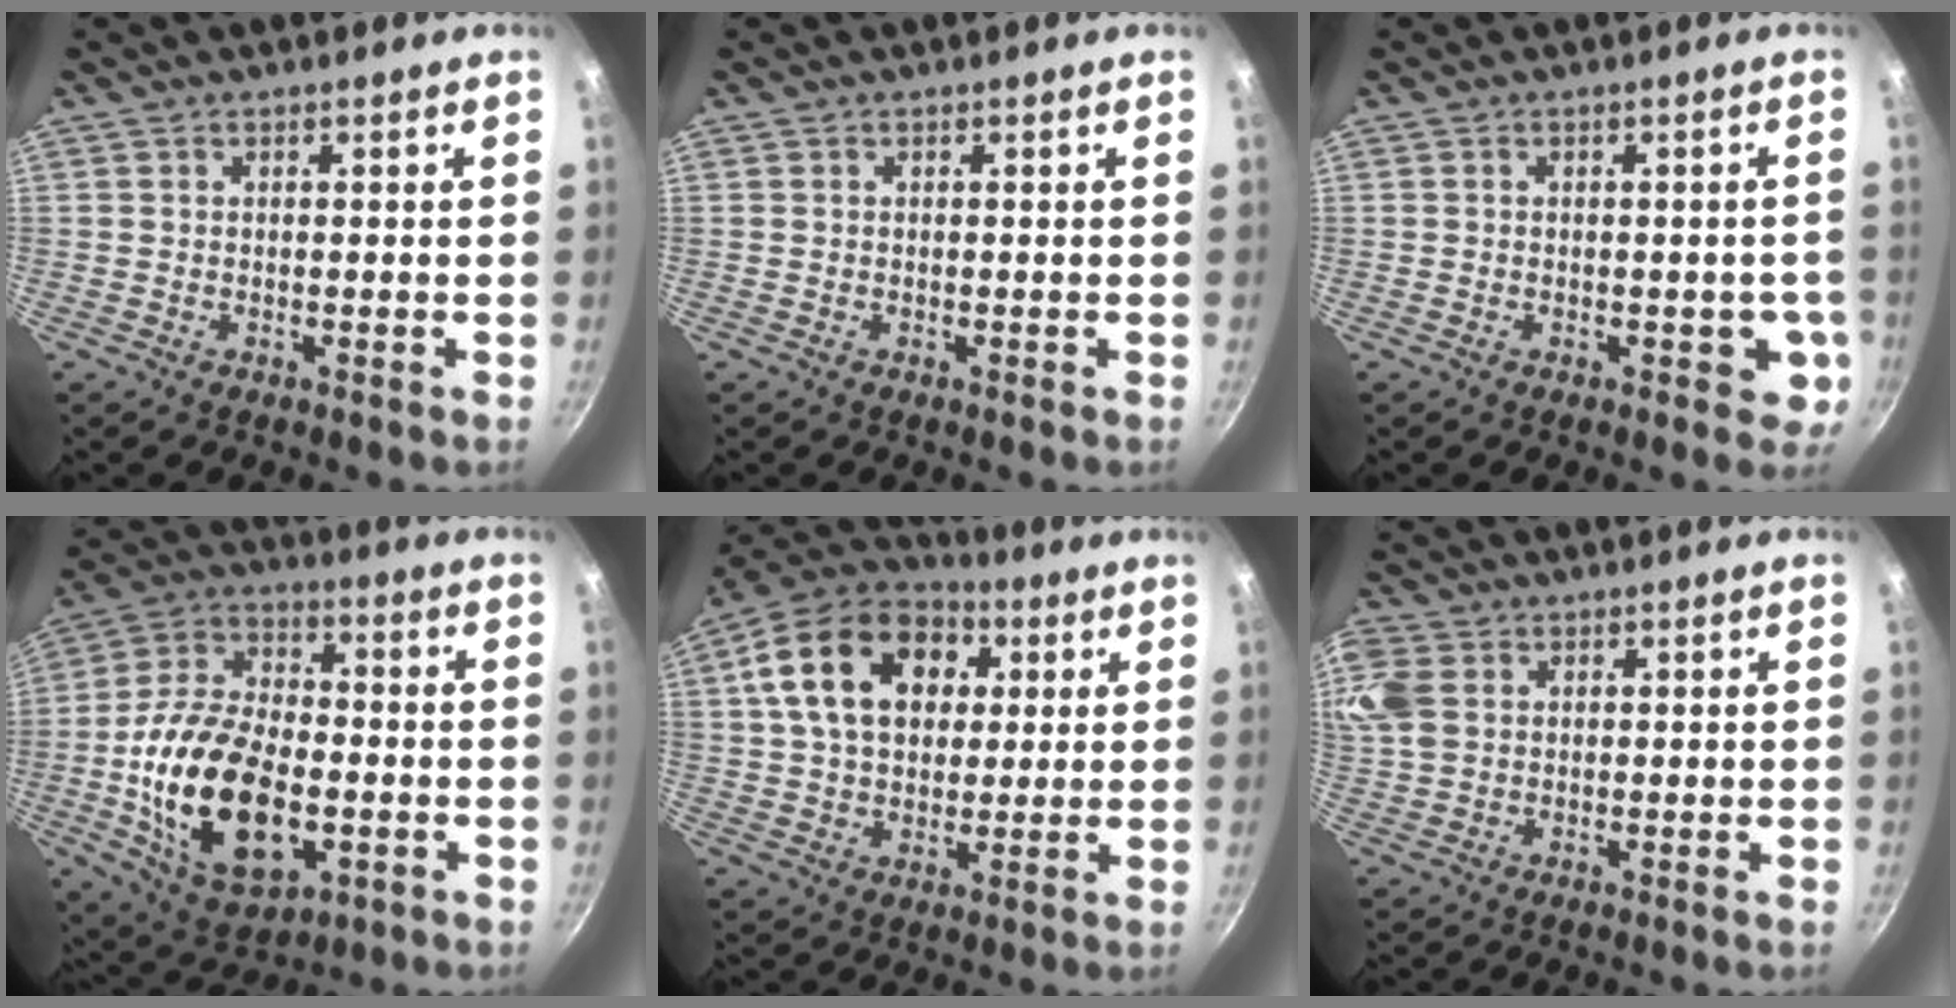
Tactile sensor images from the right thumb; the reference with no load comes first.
{"total": 0.0}
{"total": 4.5, "force": [-0.9, 2.9, 3.2], "torque": [-0.006, -0.001, -0.015]}
{"total": 23.4, "force": [-4.4, 13.8, 18.4], "torque": [-0.323, 0.024, -0.069]}
{"total": 18.7, "force": [5.0, 13.1, 12.3], "torque": [-0.194, 0.017, 0.072]}
{"total": 8.5, "force": [2.0, 6.3, 5.3], "torque": [-0.126, 0.013, 0.036]}